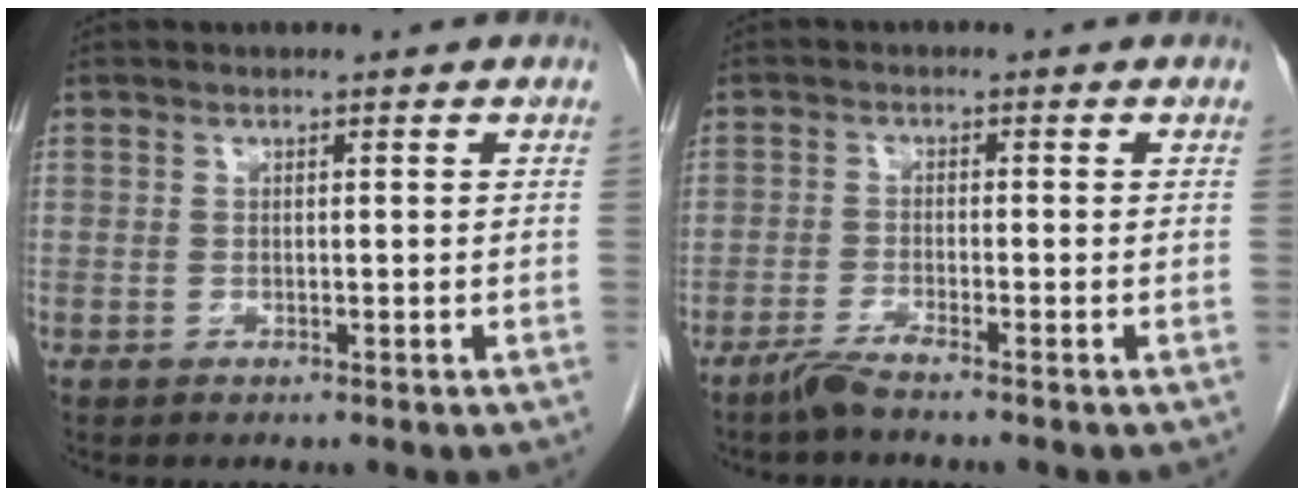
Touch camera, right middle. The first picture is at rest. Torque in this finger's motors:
{"motor_torque": [-0.40, -0.31, 0.06, 0.02]}